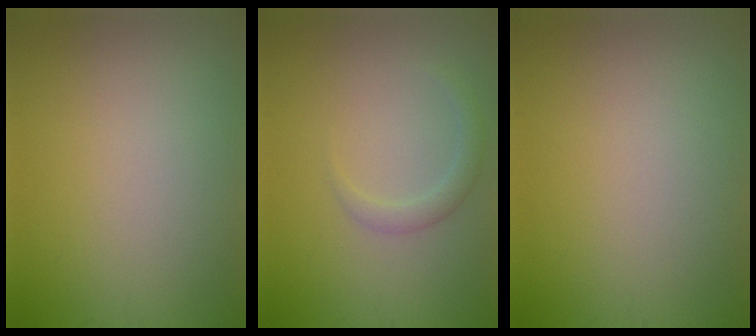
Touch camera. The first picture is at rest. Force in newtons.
{"total": 1.6, "press": 1.6, "slide": 0.1}
{"total": 0.0}